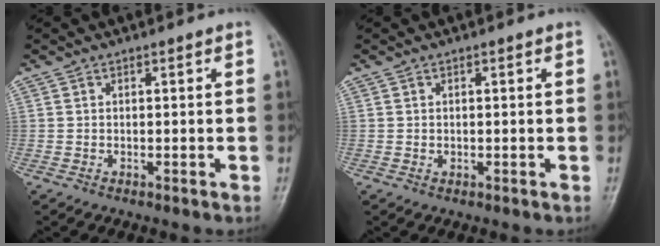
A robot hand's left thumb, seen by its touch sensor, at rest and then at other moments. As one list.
[{"total": 0.6, "force": [0.1, 0.5, 0.4], "torque": [-0.003, 0.000, 0.002]}]